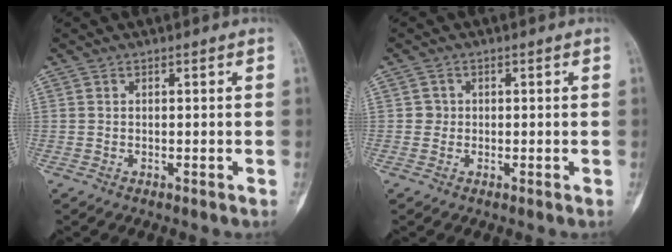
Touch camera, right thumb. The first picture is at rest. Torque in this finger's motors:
{"motor_torque": [-0.14, 0.03, 0.23, -0.17, -0.02]}